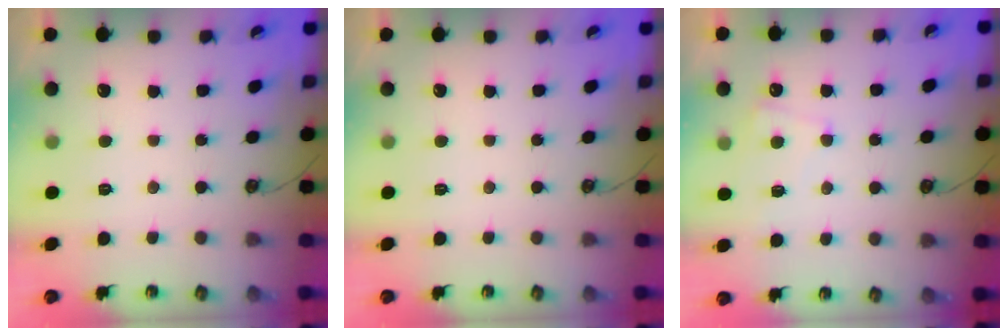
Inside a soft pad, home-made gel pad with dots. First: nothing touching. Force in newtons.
{"total": 0.0}
{"total": 3.2, "press": 3.1, "slide": 0.8}